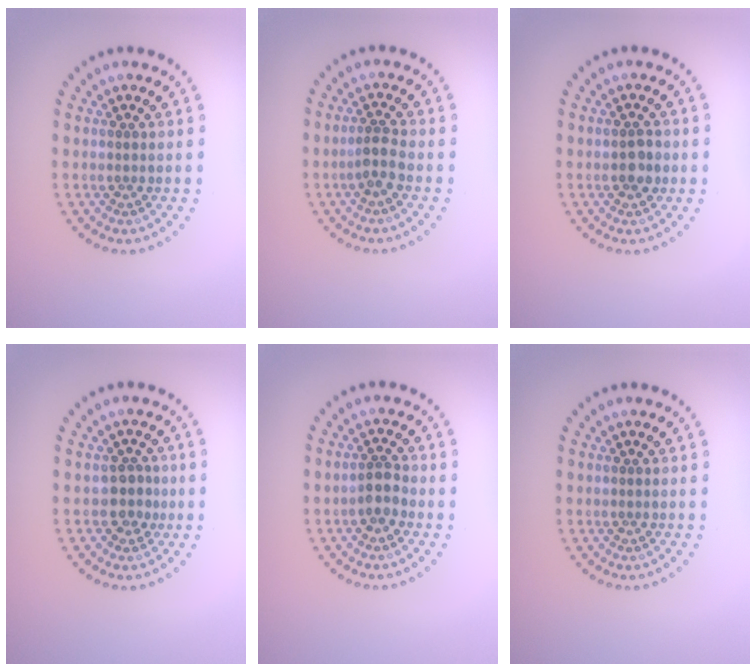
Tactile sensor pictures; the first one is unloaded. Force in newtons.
{"total": 1.9, "press": 1.5, "slide": 1.2}
{"total": 1.8, "press": 1.8, "slide": 0.1}
{"total": 2.0, "press": 1.8, "slide": 0.9}
{"total": 1.9, "press": 1.6, "slide": 0.9}
{"total": 0.0}